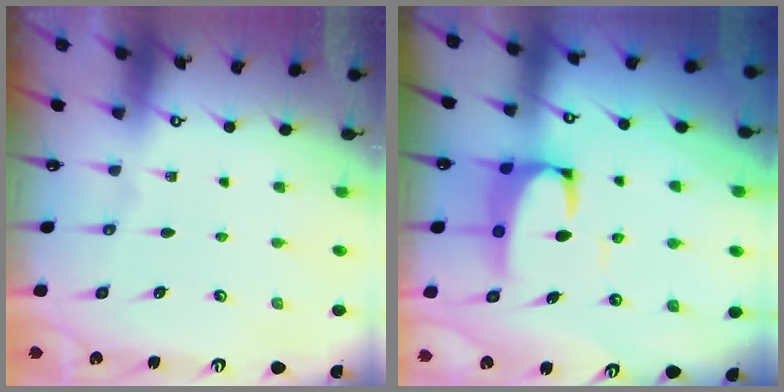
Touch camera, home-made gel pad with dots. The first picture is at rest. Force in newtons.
{"total": 7.3, "press": 7.2, "slide": 1.0}